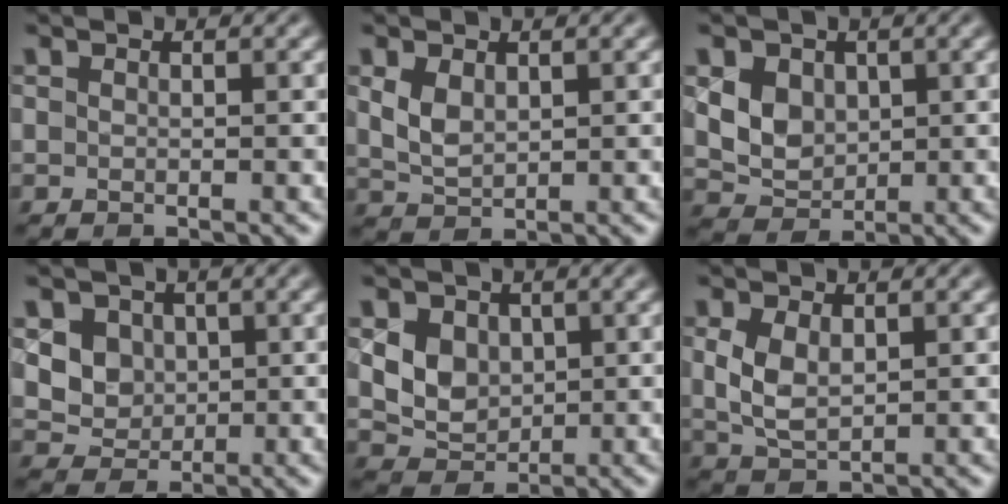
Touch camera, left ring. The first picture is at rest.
{"total": 2.5, "force": [0.8, 1.6, 1.7], "torque": [-0.043, -0.002, 0.024]}
{"total": 4.0, "force": [1.0, 3.2, 2.1], "torque": [-0.052, -0.005, 0.028]}
{"total": 4.6, "force": [1.6, 3.8, 1.9], "torque": [-0.049, 0.000, 0.040]}
{"total": 4.4, "force": [1.1, 3.6, 2.3], "torque": [-0.053, -0.002, 0.025]}
{"total": 3.4, "force": [0.6, 2.1, 2.6], "torque": [-0.063, -0.001, 0.017]}